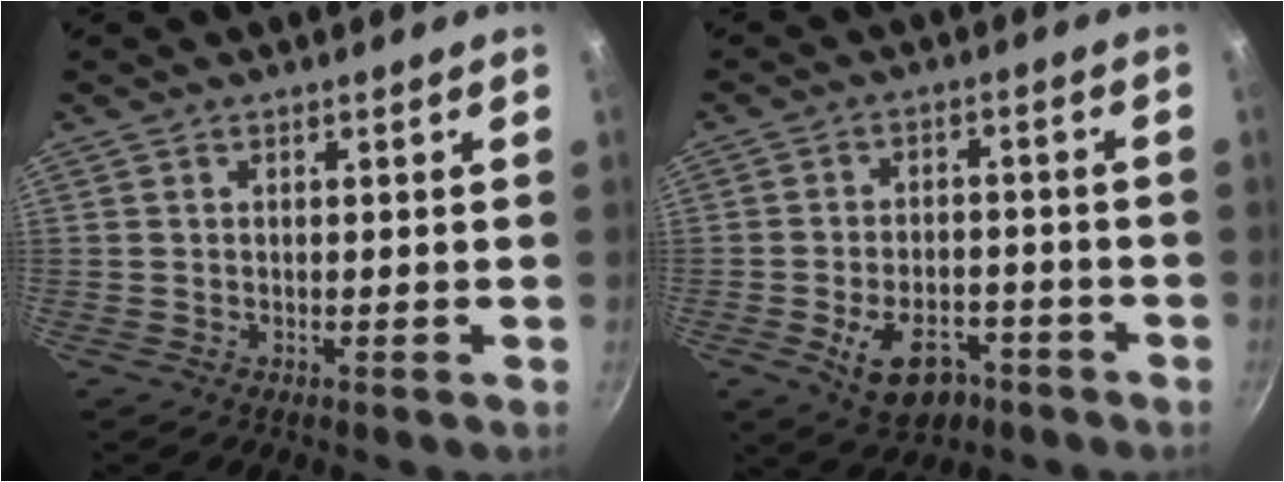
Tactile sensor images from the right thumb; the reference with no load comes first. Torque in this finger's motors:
{"motor_torque": [-0.17, 0.44, 0.29, 0.33, 0.17]}